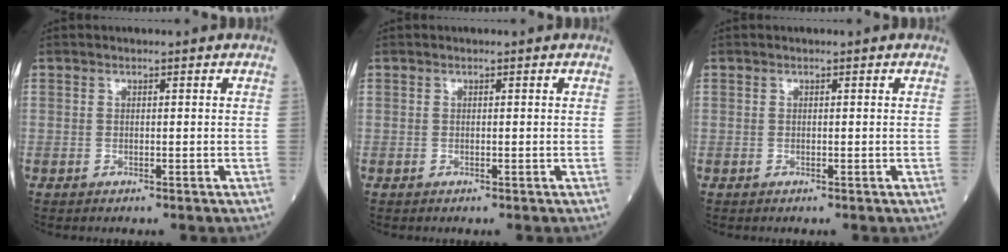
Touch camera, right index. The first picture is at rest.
{"total": 0.0}
{"total": 0.0}